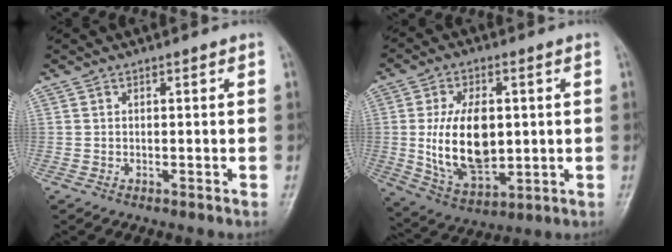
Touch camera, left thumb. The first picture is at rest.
{"total": 15.2, "force": [0.6, 8.5, 12.7], "torque": [-0.215, -0.011, 0.025]}